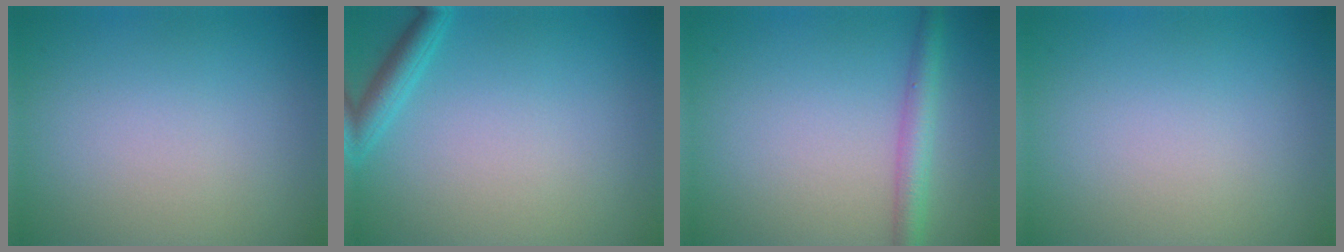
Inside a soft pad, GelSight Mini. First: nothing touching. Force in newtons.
{"total": 2.0, "press": 2.0, "slide": 0.1}
{"total": 2.9, "press": 2.9, "slide": 0.1}
{"total": 0.0}